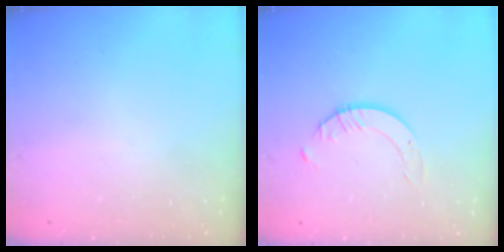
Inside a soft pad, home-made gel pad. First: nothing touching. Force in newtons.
{"total": 3.3, "press": 3.3, "slide": 0.3}